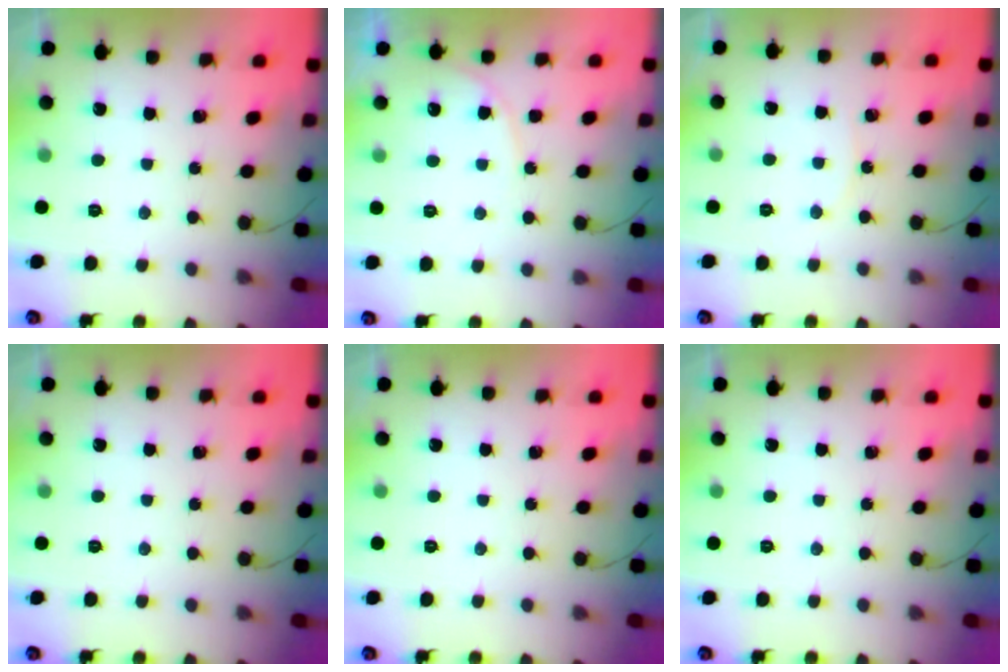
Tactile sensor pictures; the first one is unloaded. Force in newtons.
{"total": 6.9, "press": 6.9, "slide": 0.6}
{"total": 4.8, "press": 4.1, "slide": 2.5}
{"total": 0.0}
{"total": 0.0}
{"total": 0.0}